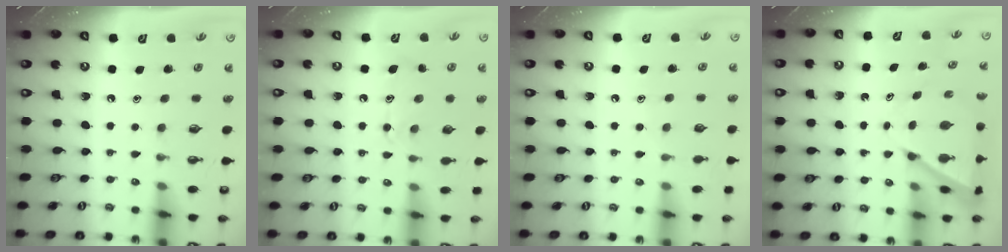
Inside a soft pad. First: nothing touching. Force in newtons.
{"total": 9.7, "press": 9.7, "slide": 0.5}
{"total": 5.7, "press": 5.7, "slide": 0.6}
{"total": 5.6, "press": 5.6, "slide": 0.4}